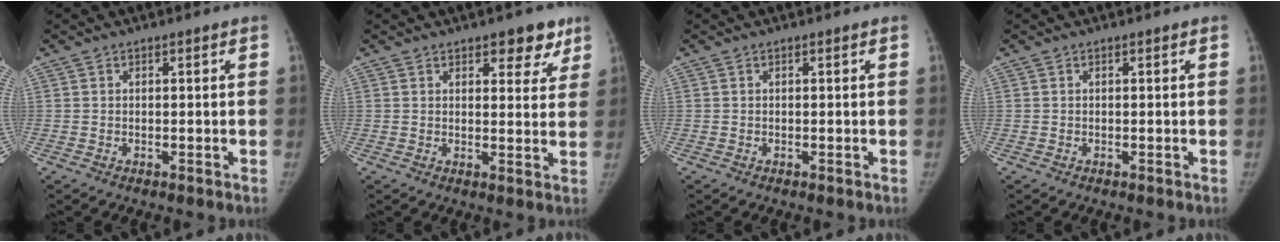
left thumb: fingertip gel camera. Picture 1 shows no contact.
{"total": 6.1, "force": [3.9, 3.1, 3.4], "torque": [-0.005, -0.018, 0.047]}
{"total": 0.0}
{"total": 0.0}